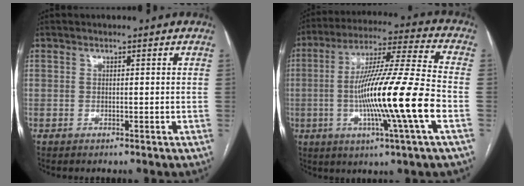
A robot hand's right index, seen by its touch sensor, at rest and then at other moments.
{"total": 18.3, "force": [-3.9, -1.1, 17.9], "torque": [-0.317, -0.010, -0.078]}